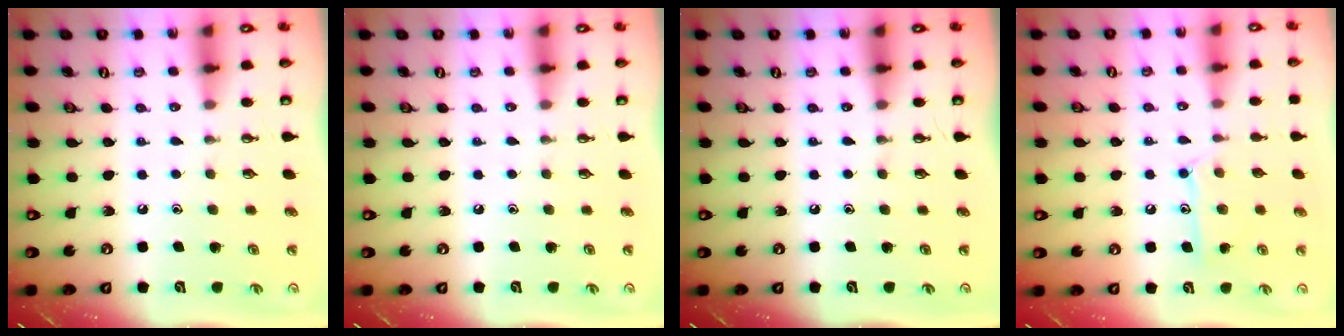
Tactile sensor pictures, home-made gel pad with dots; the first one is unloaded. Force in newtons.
{"total": 0.0}
{"total": 0.0}
{"total": 11.2, "press": 11.2, "slide": 0.6}